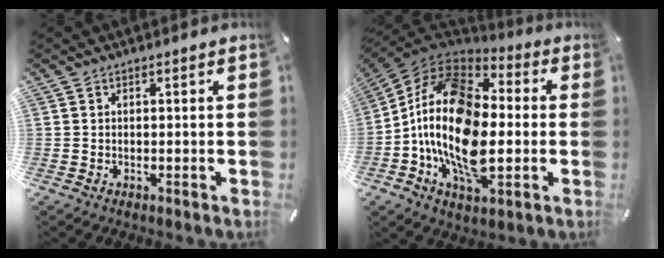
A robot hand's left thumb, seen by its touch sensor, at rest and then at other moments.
{"total": 22.6, "force": [-3.6, 13.7, 17.6], "torque": [-0.354, 0.015, -0.065]}